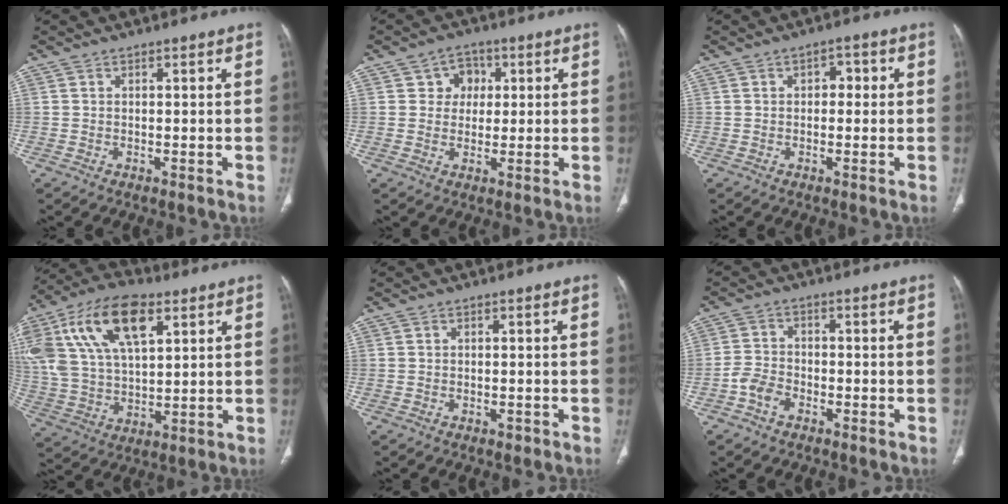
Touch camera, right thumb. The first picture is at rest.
{"total": 5.0, "force": [1.4, 4.4, 1.8], "torque": [0.006, 0.002, 0.016]}
{"total": 2.6, "force": [0.4, 1.8, 1.9], "torque": [-0.009, 0.007, -0.001]}
{"total": 22.3, "force": [8.9, 11.7, 16.7], "torque": [-0.333, 0.005, 0.165]}
{"total": 0.7, "force": [-0.4, 0.5, 0.3], "torque": [-0.003, 0.000, -0.004]}
{"total": 4.0, "force": [-2.3, 2.6, 2.1], "torque": [-0.036, 0.017, -0.047]}